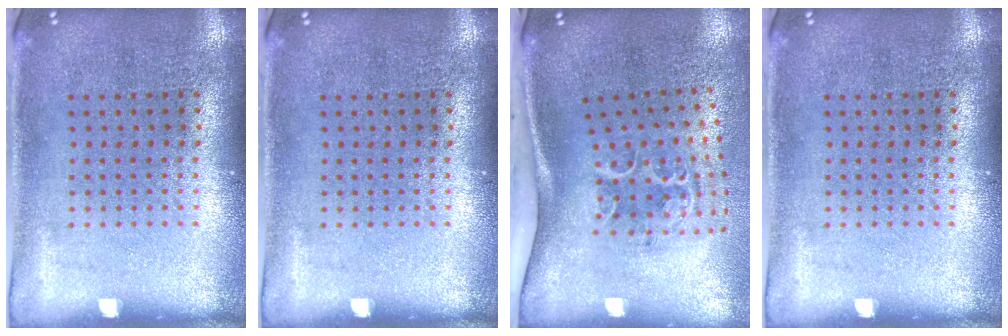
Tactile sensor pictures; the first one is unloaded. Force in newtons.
{"total": 0.0}
{"total": 1.9, "press": 1.4, "slide": 1.3}
{"total": 0.0}